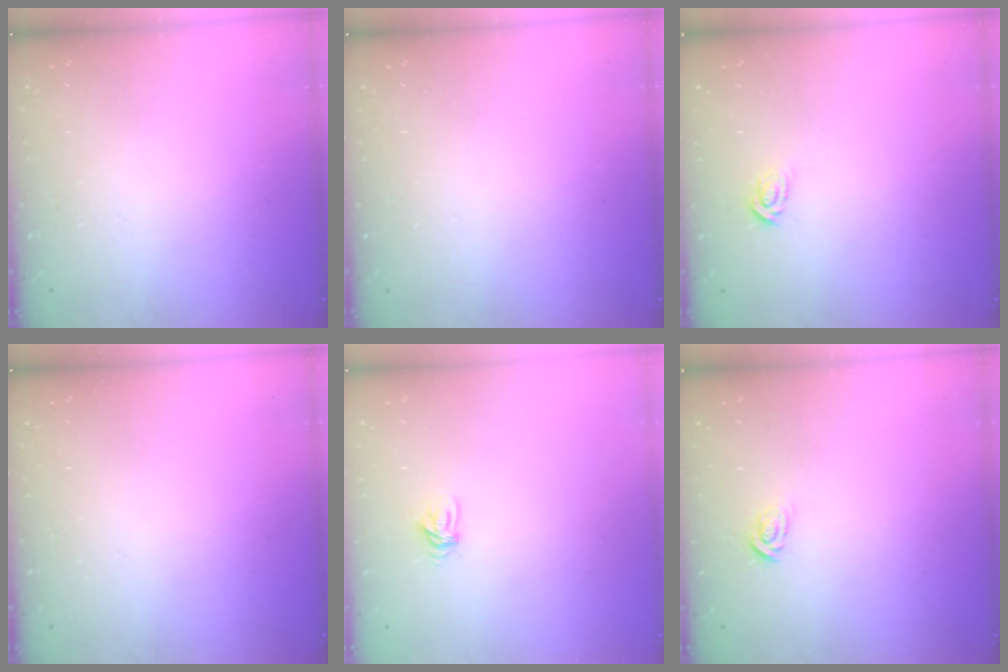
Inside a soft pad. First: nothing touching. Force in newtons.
{"total": 0.0}
{"total": 3.0, "press": 3.0, "slide": 0.1}
{"total": 0.0}
{"total": 3.8, "press": 3.8, "slide": 0.5}
{"total": 2.8, "press": 2.8, "slide": 0.2}